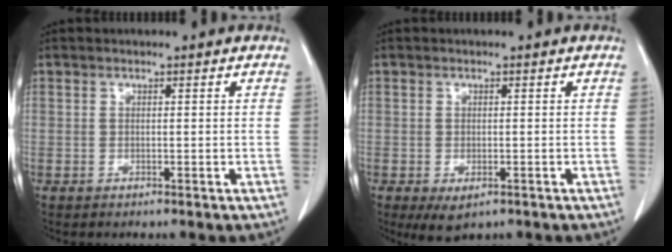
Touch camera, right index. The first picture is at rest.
{"total": 3.7, "force": [-1.9, 1.9, 2.5], "torque": [-0.042, -0.009, -0.021]}